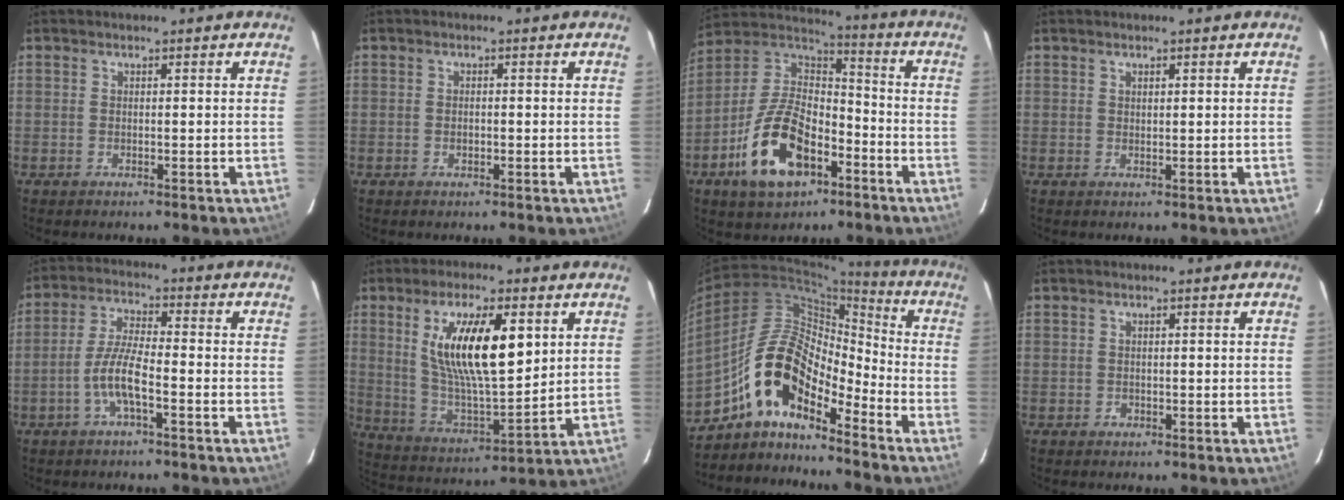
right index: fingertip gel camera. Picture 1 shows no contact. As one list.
[{"total": 1.1, "force": [-0.3, 0.7, 0.8], "torque": [-0.014, 0.003, -0.005]}, {"total": 18.0, "force": [-8.1, 9.9, 12.7], "torque": [-0.264, 0.009, -0.138]}, {"total": 0.8, "force": [0.6, 0.4, 0.3], "torque": [-0.004, 0.002, 0.011]}, {"total": 6.9, "force": [-3.0, 1.2, 6.1], "torque": [-0.130, 0.005, -0.058]}, {"total": 17.5, "force": [5.6, 5.7, 15.6], "torque": [-0.281, -0.002, 0.109]}, {"total": 13.3, "force": [-9.3, 5.1, 8.1], "torque": [-0.143, 0.023, -0.190]}, {"total": 1.0, "force": [-0.4, 0.9, 0.1], "torque": [0.003, 0.001, -0.003]}]